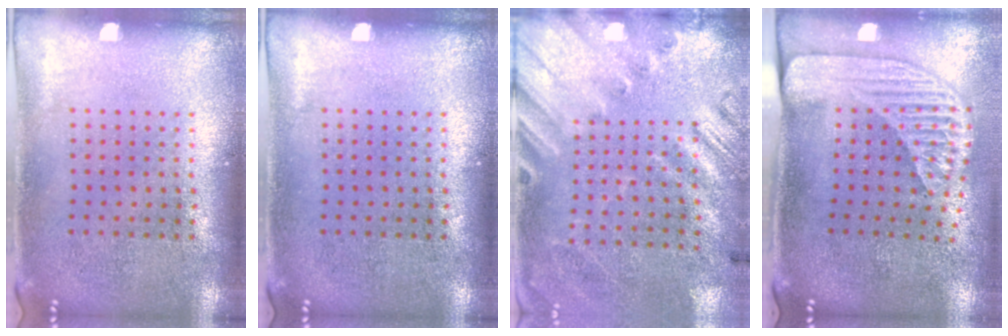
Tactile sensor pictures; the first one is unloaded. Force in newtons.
{"total": 0.0}
{"total": 2.7, "press": 1.9, "slide": 1.9}
{"total": 2.3, "press": 1.8, "slide": 1.5}